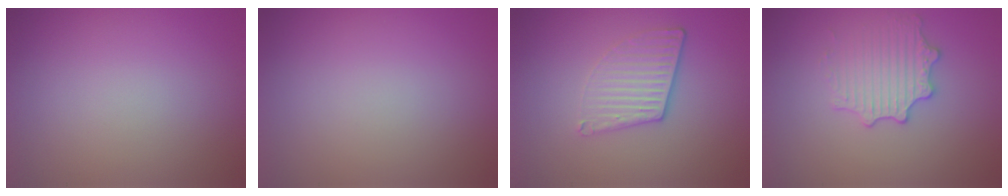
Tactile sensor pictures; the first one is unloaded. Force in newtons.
{"total": 0.0}
{"total": 3.7, "press": 2.7, "slide": 2.5}
{"total": 2.9, "press": 2.8, "slide": 0.5}